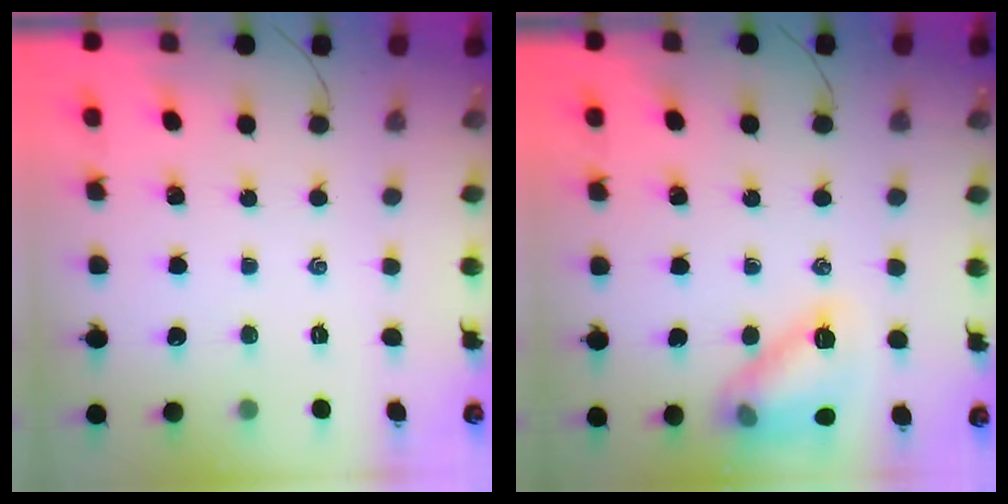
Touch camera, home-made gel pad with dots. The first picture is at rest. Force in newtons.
{"total": 12.4, "press": 12.4, "slide": 0.1}